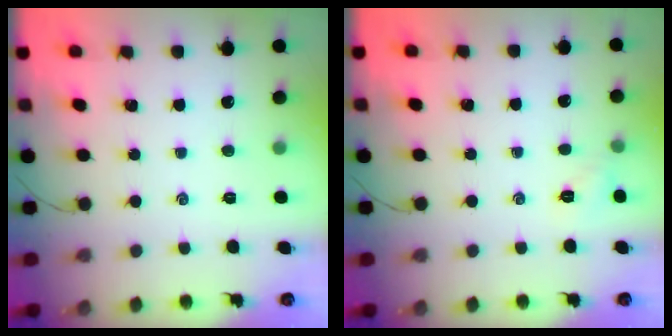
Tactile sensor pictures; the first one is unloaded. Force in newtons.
{"total": 5.9, "press": 5.6, "slide": 1.9}